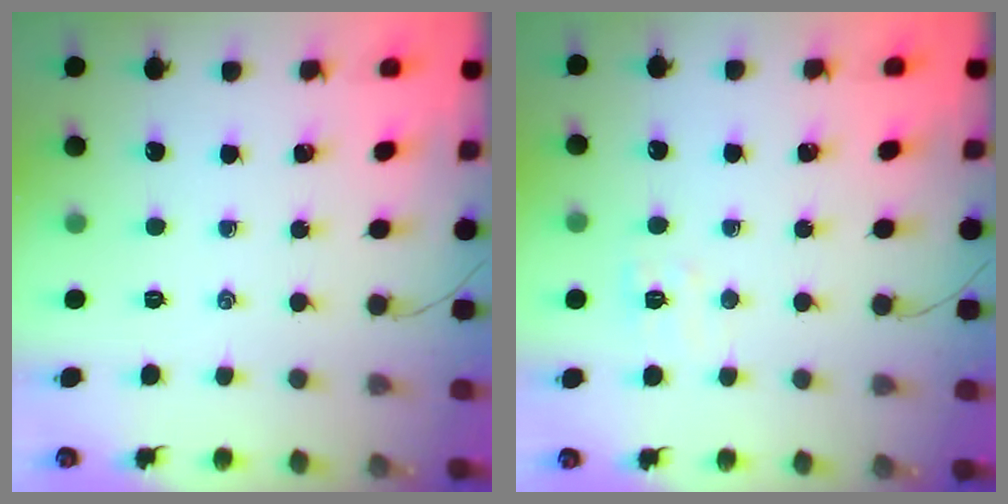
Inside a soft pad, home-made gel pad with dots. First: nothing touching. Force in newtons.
{"total": 5.7, "press": 5.6, "slide": 1.3}